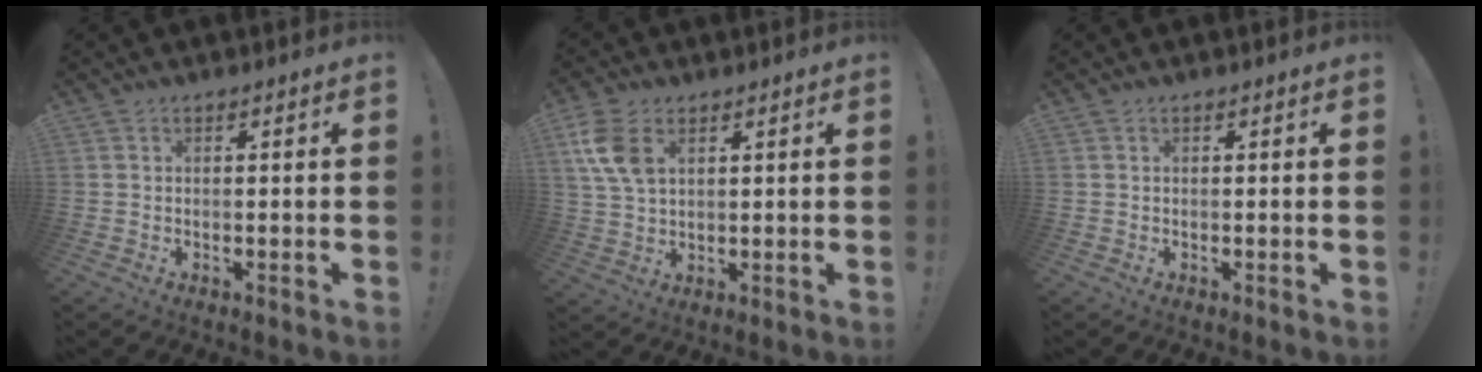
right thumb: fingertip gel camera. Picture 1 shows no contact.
{"total": 9.4, "force": [3.8, 5.7, 6.5], "torque": [-0.130, -0.002, 0.075]}
{"total": 0.0}